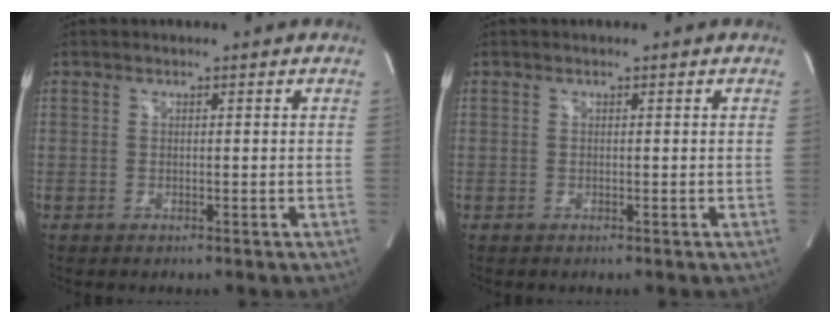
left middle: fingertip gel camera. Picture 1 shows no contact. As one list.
[{"total": 0.0}]